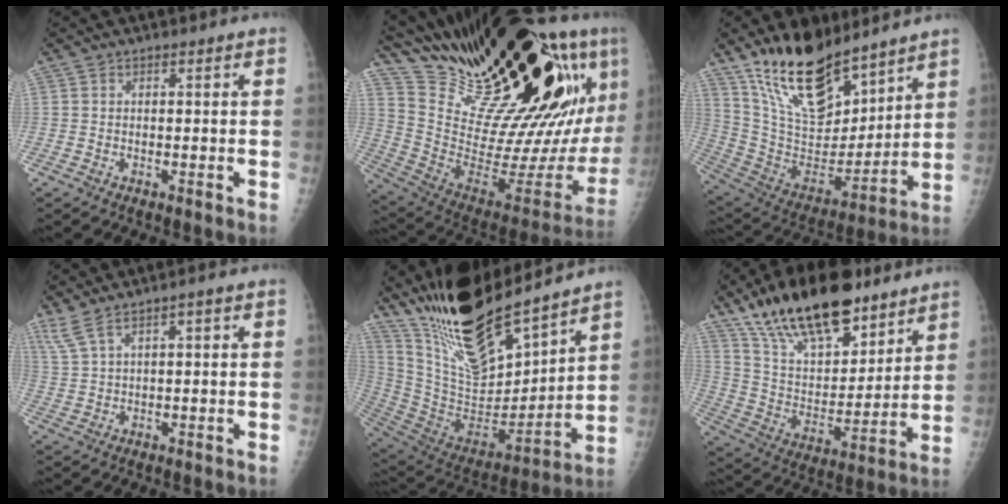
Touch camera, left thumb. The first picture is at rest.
{"total": 38.5, "force": [24.1, 10.1, 28.3], "torque": [-0.386, -0.077, 0.395]}
{"total": 21.8, "force": [15.8, 9.4, 11.7], "torque": [-0.169, -0.086, 0.291]}
{"total": 3.5, "force": [2.3, 0.9, 2.4], "torque": [-0.064, 0.005, 0.059]}
{"total": 24.5, "force": [19.5, 7.5, 12.8], "torque": [-0.193, -0.102, 0.356]}
{"total": 24.6, "force": [17.1, 10.5, 14.2], "torque": [-0.207, -0.052, 0.294]}